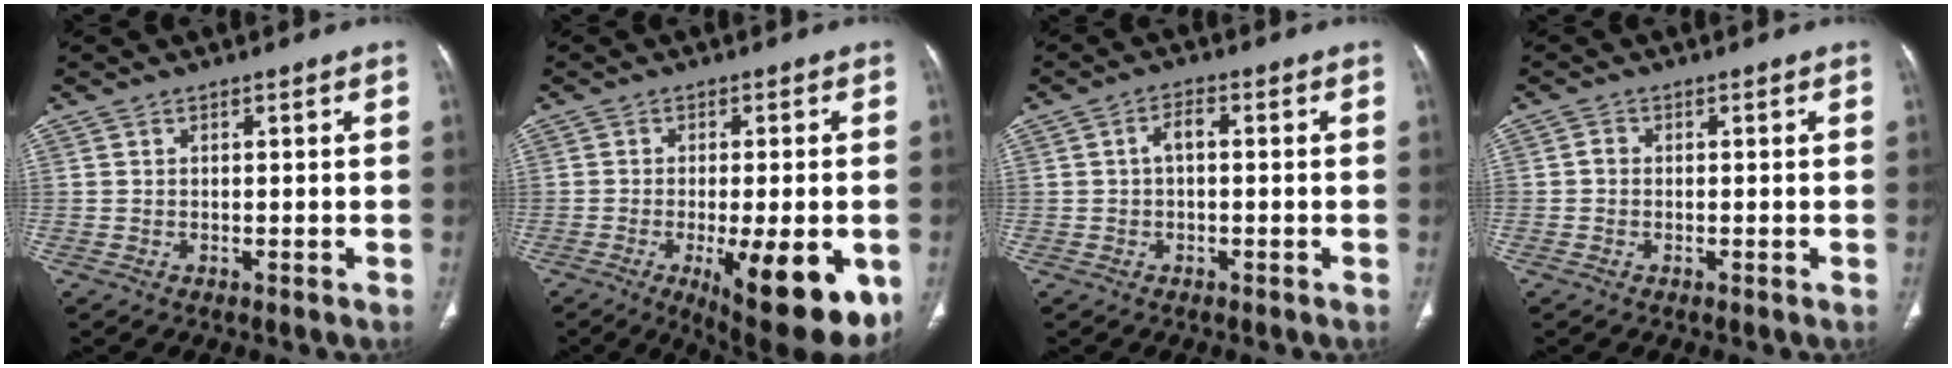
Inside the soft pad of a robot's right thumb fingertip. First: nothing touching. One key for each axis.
{"total": 16.5, "fx": -5.6, "fy": 5.2, "fz": 14.6, "tx": -0.158, "ty": -0.015, "tz": -0.063}
{"total": 2.6, "fx": 0.0, "fy": 1.4, "fz": 2.3, "tx": -0.040, "ty": 0.012, "tz": -0.005}
{"total": 1.2, "fx": -0.3, "fy": 1.0, "fz": 0.6, "tx": -0.005, "ty": 0.004, "tz": -0.008}